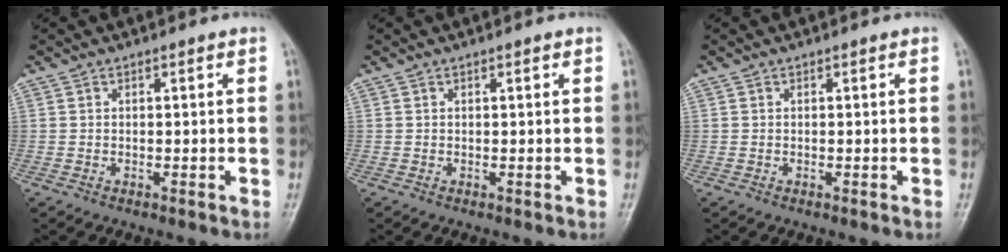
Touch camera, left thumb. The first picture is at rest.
{"total": 0.5, "force": [0.3, 0.1, 0.4], "torque": [-0.007, 0.000, 0.003]}
{"total": 0.0}